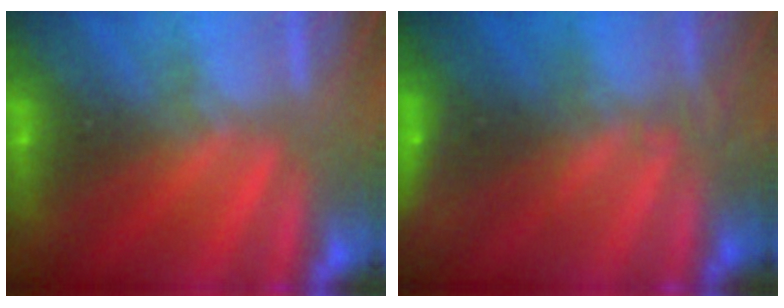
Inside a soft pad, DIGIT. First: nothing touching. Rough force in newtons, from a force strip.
{"total": 7.9}